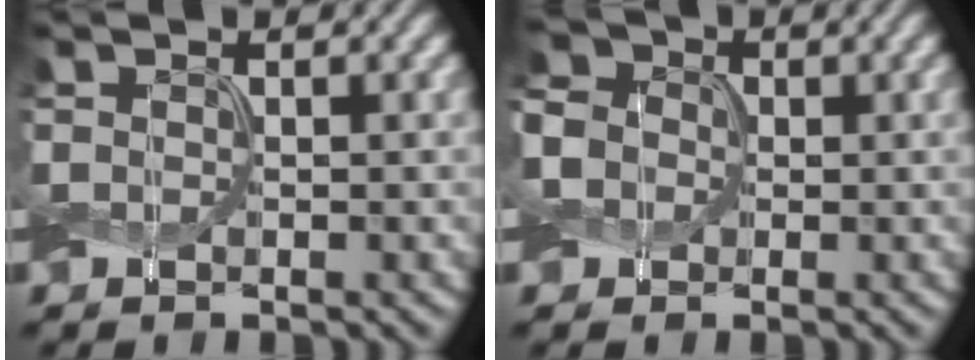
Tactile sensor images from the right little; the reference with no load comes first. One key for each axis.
{"total": 5.8, "fx": 0.7, "fy": 5.1, "fz": 2.7, "tx": -0.064, "ty": 0.032, "tz": -0.004}